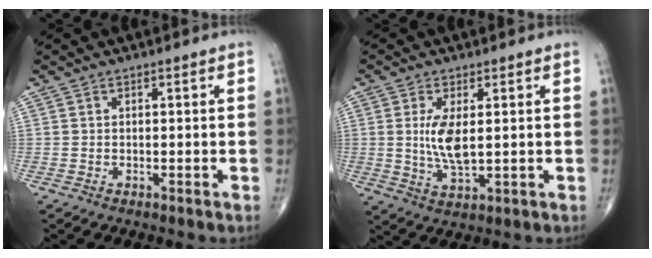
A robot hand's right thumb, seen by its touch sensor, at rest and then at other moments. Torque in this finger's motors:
{"motor_torque": [1.59, 1.24, 0.92, -0.66, 0.14]}